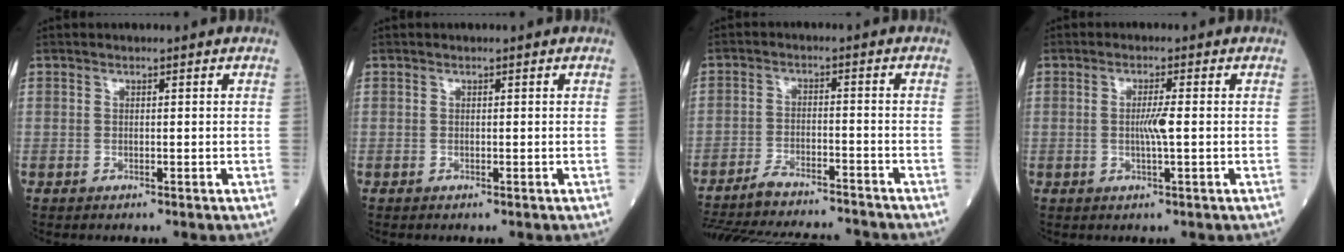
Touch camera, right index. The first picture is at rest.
{"total": 0.0}
{"total": 16.7, "force": [-15.6, 2.0, 5.7], "torque": [-0.124, -0.014, -0.226]}
{"total": 2.8, "force": [-0.2, -0.2, 2.8], "torque": [-0.053, -0.003, -0.003]}